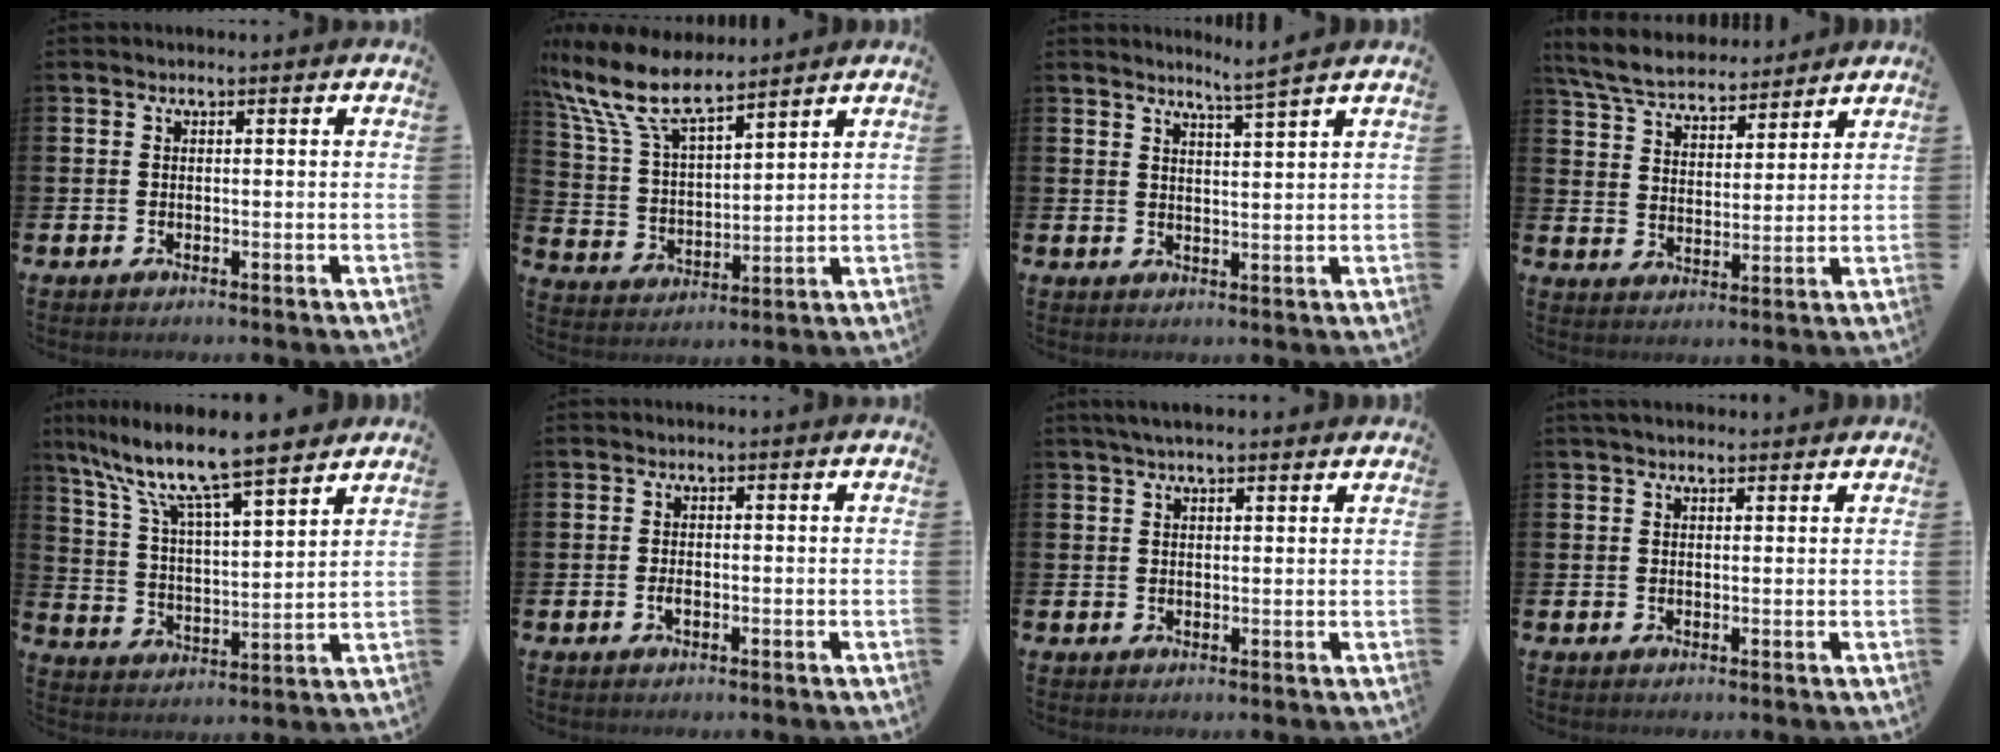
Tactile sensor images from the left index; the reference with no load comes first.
{"total": 10.3, "force": [8.7, 2.9, 4.6], "torque": [-0.130, -0.036, 0.158]}
{"total": 4.0, "force": [3.8, -1.1, 0.6], "torque": [-0.014, -0.025, 0.065]}
{"total": 6.5, "force": [6.2, 1.6, 1.3], "torque": [-0.055, -0.033, 0.112]}
{"total": 10.6, "force": [9.3, 1.4, 4.9], "torque": [-0.125, -0.060, 0.157]}
{"total": 1.1, "force": [-0.3, 0.5, 0.9], "torque": [-0.023, 0.002, -0.005]}
{"total": 2.8, "force": [2.4, 0.6, 1.4], "torque": [-0.031, 0.003, 0.043]}
{"total": 2.1, "force": [1.9, 0.7, 0.6], "torque": [-0.005, 0.000, 0.032]}